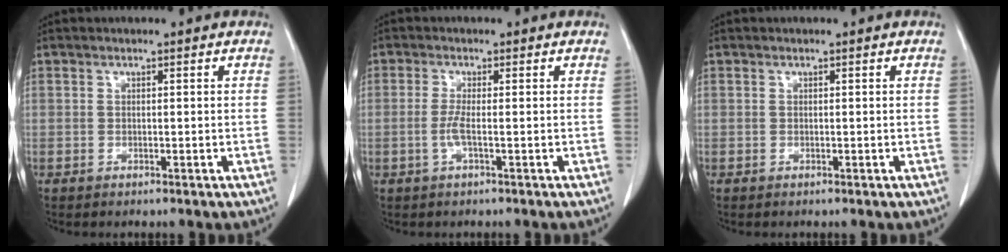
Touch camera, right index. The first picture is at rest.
{"total": 2.1, "force": [-0.6, -0.2, 2.0], "torque": [-0.048, -0.003, -0.015]}
{"total": 0.0}